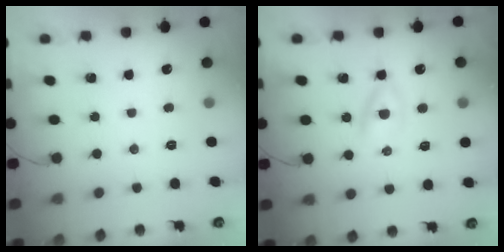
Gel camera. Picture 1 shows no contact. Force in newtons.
{"total": 3.2, "press": 3.0, "slide": 1.1}